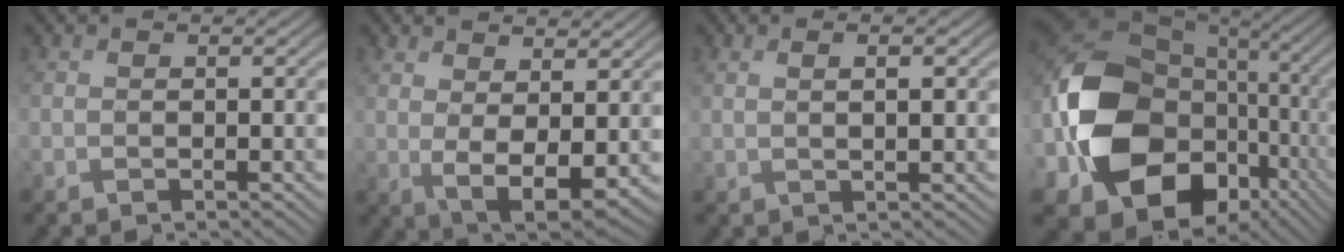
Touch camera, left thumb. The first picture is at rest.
{"total": 5.9, "force": [1.6, 2.3, 5.2], "torque": [-0.109, -0.009, 0.037]}
{"total": 2.8, "force": [1.0, 0.6, 2.6], "torque": [-0.036, -0.002, 0.018]}
{"total": 20.2, "force": [-3.3, 15.1, 13.0], "torque": [-0.292, -0.030, -0.050]}